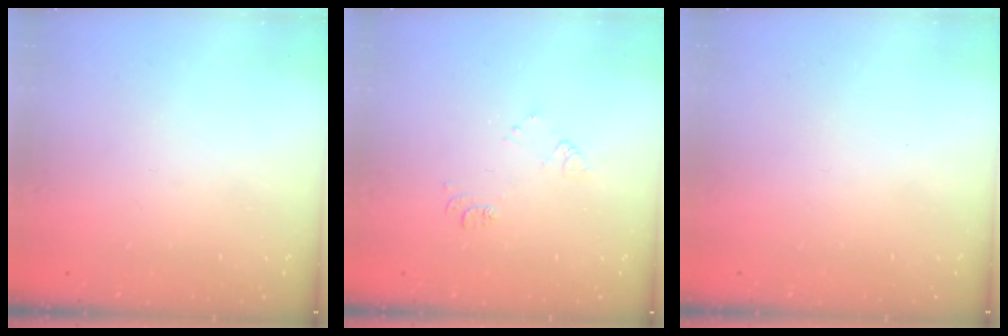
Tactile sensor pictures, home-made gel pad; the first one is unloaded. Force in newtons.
{"total": 6.9, "press": 6.8, "slide": 0.8}
{"total": 1.7, "press": 1.7, "slide": 0.1}